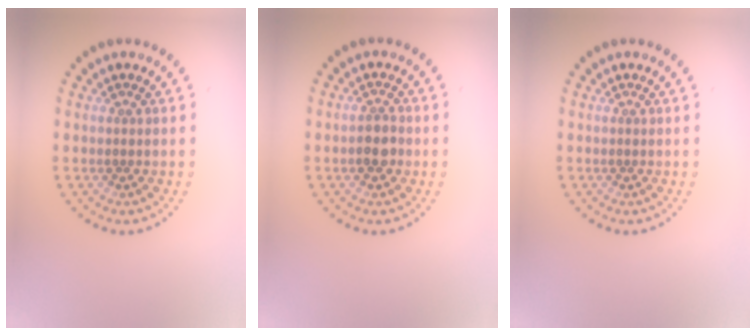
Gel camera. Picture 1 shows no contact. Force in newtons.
{"total": 2.0, "press": 1.9, "slide": 0.6}
{"total": 0.0}